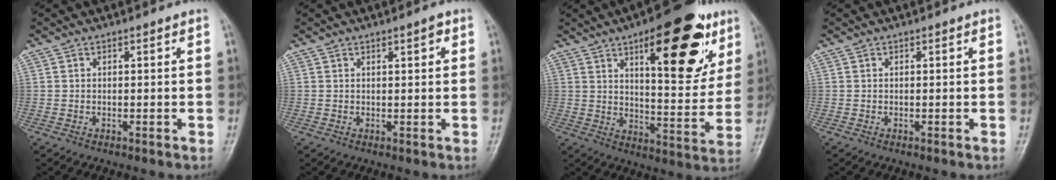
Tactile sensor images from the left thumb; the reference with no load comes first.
{"total": 1.9, "force": [0.9, 0.6, 1.6], "torque": [-0.019, -0.001, 0.011]}
{"total": 22.4, "force": [10.6, 8.5, 17.8], "torque": [-0.203, -0.039, 0.152]}
{"total": 0.0}